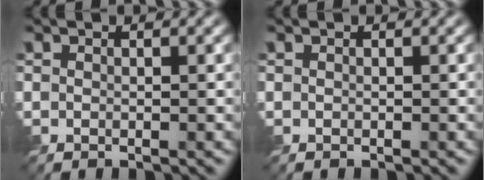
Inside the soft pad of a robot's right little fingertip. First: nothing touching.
{"total": 0.0}